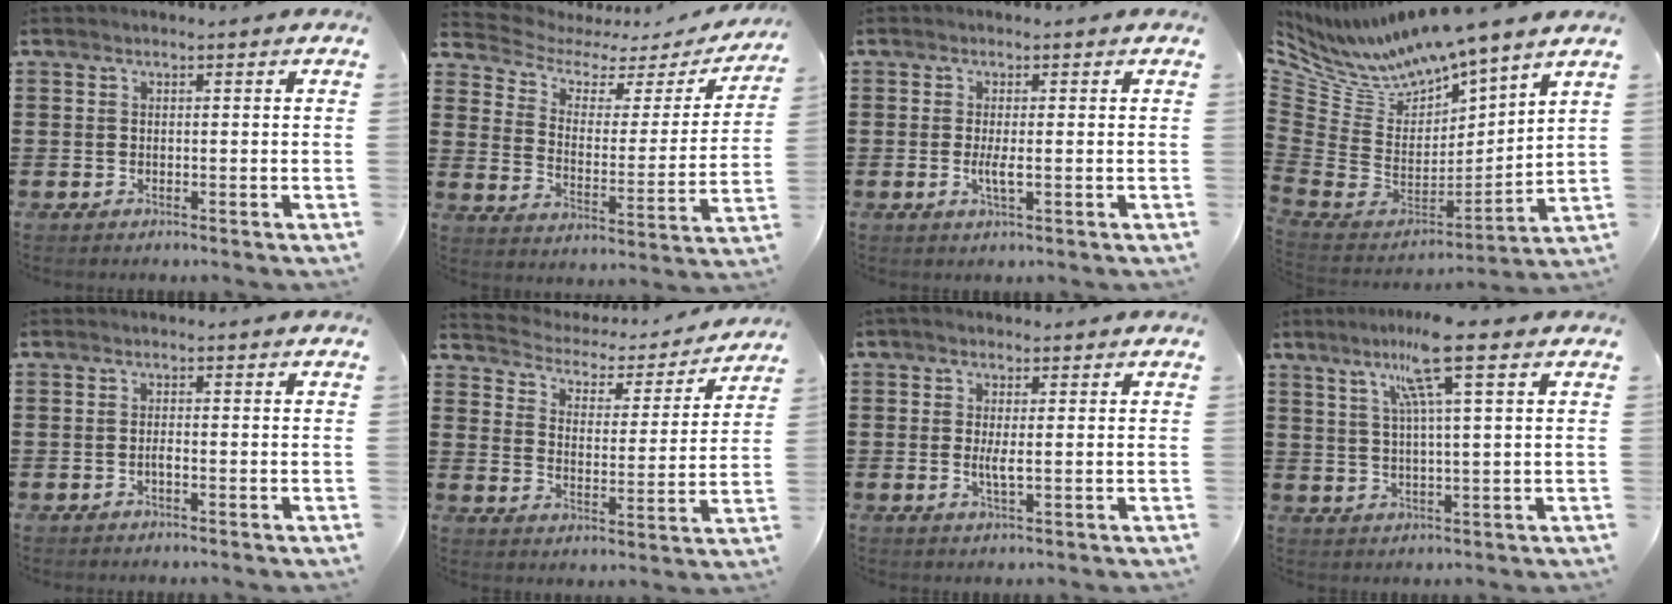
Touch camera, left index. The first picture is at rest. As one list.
[{"total": 4.8, "force": [3.9, 2.2, 1.7], "torque": [-0.060, -0.028, 0.064]}, {"total": 2.6, "force": [-0.3, 0.4, 2.6], "torque": [-0.052, -0.006, -0.008]}, {"total": 7.7, "force": [7.4, 1.0, 1.9], "torque": [-0.083, -0.073, 0.127]}, {"total": 0.9, "force": [-0.4, 0.2, 0.8], "torque": [-0.017, -0.004, -0.006]}, {"total": 2.6, "force": [2.4, 0.9, 0.3], "torque": [-0.027, -0.024, 0.030]}, {"total": 3.1, "force": [0.2, 0.5, 3.0], "torque": [-0.053, -0.001, 0.004]}, {"total": 8.9, "force": [4.9, 0.2, 7.4], "torque": [-0.147, 0.003, 0.081]}]